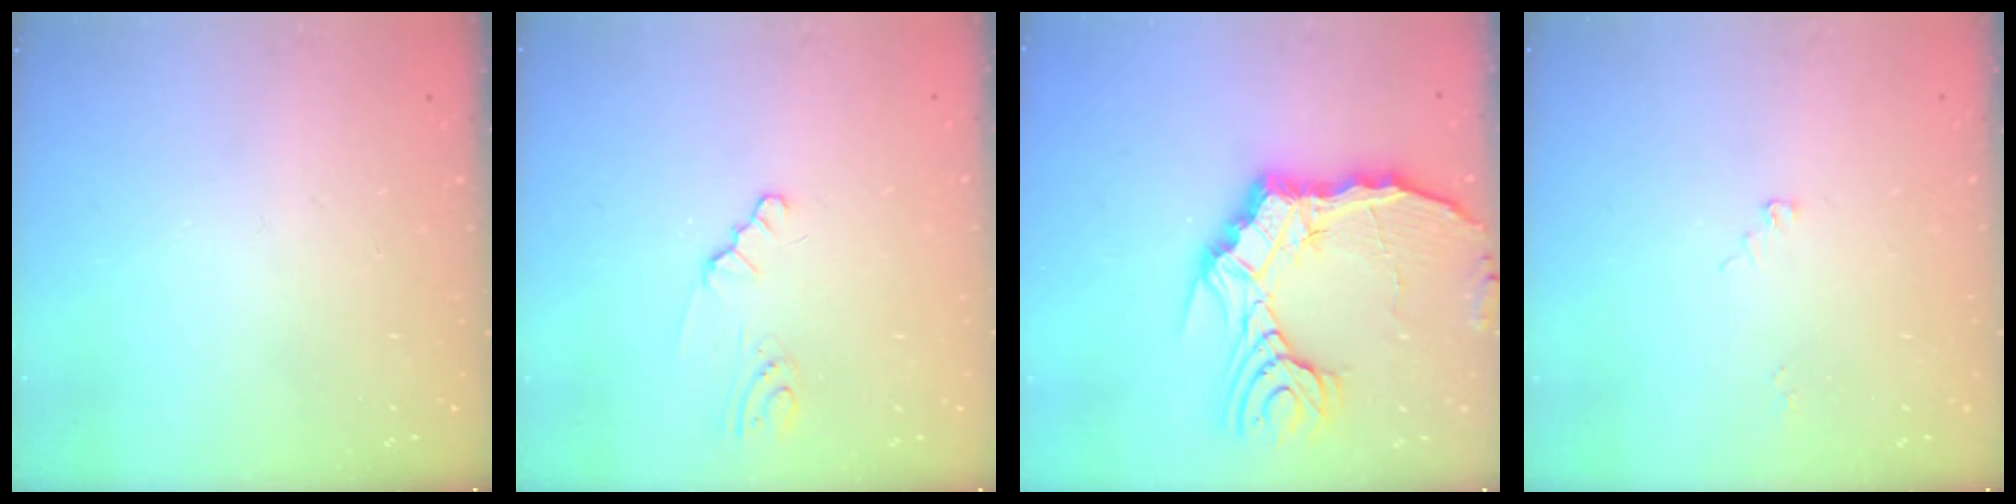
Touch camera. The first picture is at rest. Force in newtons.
{"total": 0.8, "press": 0.8, "slide": 0.2}
{"total": 18.5, "press": 18.3, "slide": 2.5}
{"total": 2.1, "press": 2.1, "slide": 0.2}